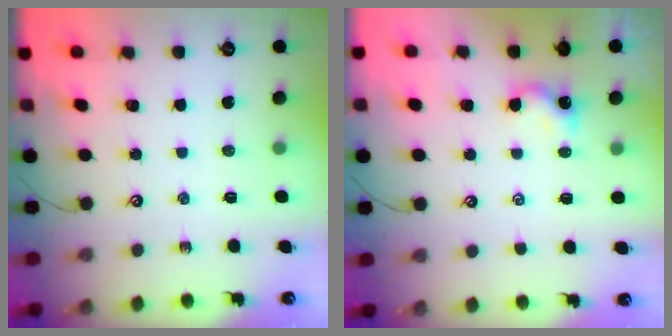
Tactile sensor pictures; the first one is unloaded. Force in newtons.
{"total": 0.8, "press": 0.7, "slide": 0.4}